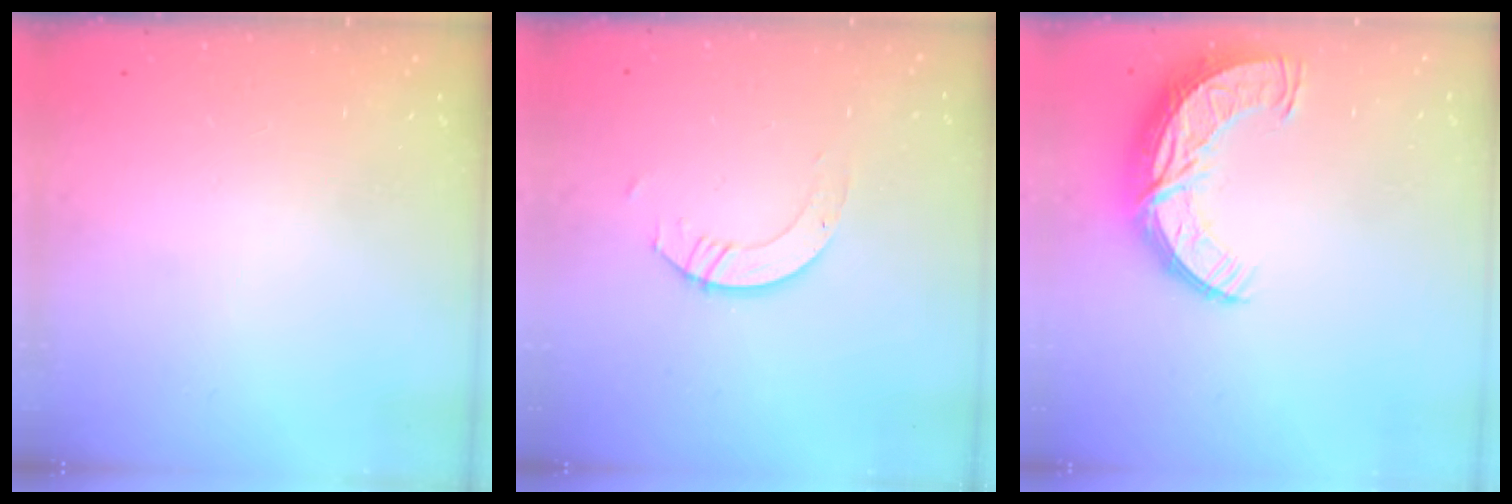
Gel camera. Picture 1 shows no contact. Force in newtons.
{"total": 4.0, "press": 4.0, "slide": 0.3}
{"total": 11.7, "press": 11.7, "slide": 0.9}